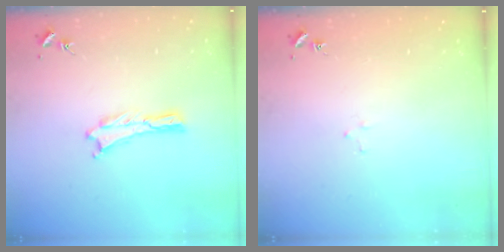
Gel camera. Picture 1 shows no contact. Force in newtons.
{"total": 1.6, "press": 1.6, "slide": 0.1}